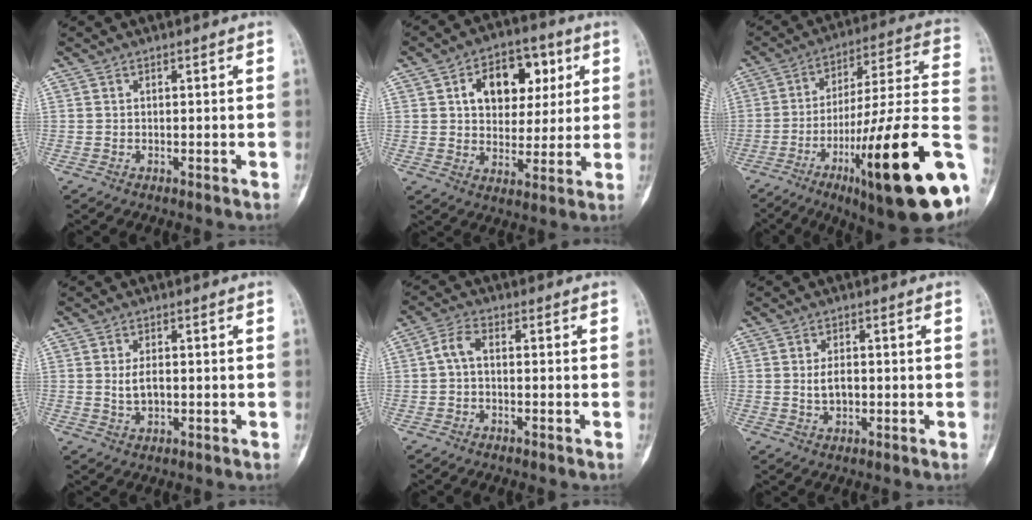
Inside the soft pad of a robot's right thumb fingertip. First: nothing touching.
{"total": 13.9, "force": [4.5, 9.4, 9.2], "torque": [-0.088, 0.003, 0.069]}
{"total": 29.0, "force": [-10.1, 5.1, 26.7], "torque": [-0.357, 0.032, -0.147]}
{"total": 3.4, "force": [0.1, 1.9, 2.7], "torque": [-0.049, -0.003, 0.007]}
{"total": 3.5, "force": [-0.2, 1.7, 3.0], "torque": [-0.063, 0.012, -0.011]}
{"total": 3.4, "force": [0.0, 2.1, 2.7], "torque": [-0.043, -0.001, 0.003]}